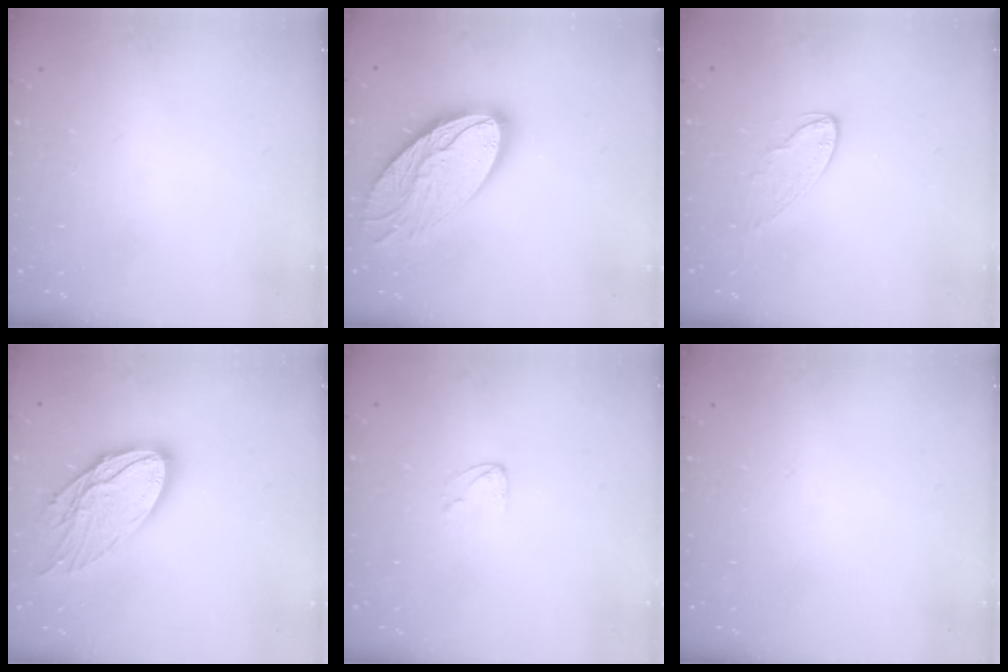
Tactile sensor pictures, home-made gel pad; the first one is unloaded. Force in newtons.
{"total": 21.4, "press": 21.3, "slide": 2.0}
{"total": 6.8, "press": 6.8, "slide": 0.4}
{"total": 16.3, "press": 16.2, "slide": 1.4}
{"total": 3.5, "press": 3.5, "slide": 0.3}
{"total": 0.0}